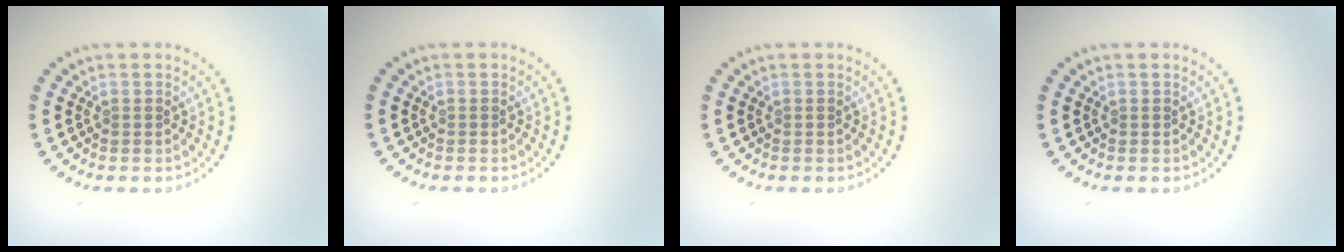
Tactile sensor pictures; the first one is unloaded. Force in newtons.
{"total": 0.0}
{"total": 0.0}
{"total": 0.0}